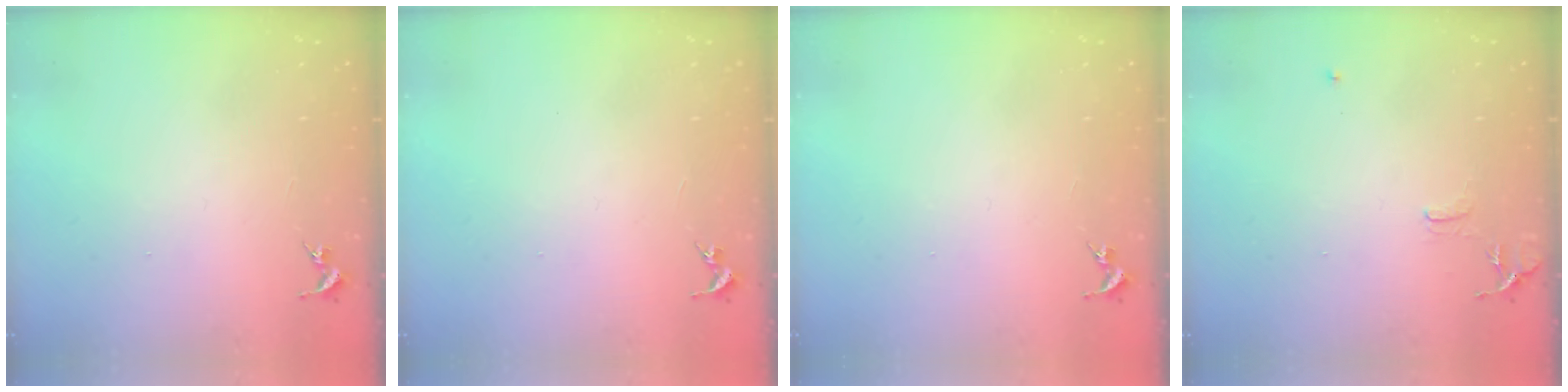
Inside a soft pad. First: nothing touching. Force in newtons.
{"total": 0.0}
{"total": 0.0}
{"total": 8.1, "press": 8.0, "slide": 0.7}